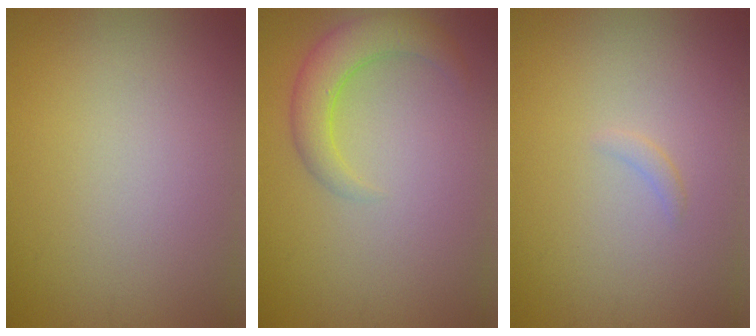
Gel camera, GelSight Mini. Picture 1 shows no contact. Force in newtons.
{"total": 3.7, "press": 3.7, "slide": 0.3}
{"total": 0.6, "press": 0.6, "slide": 0.1}